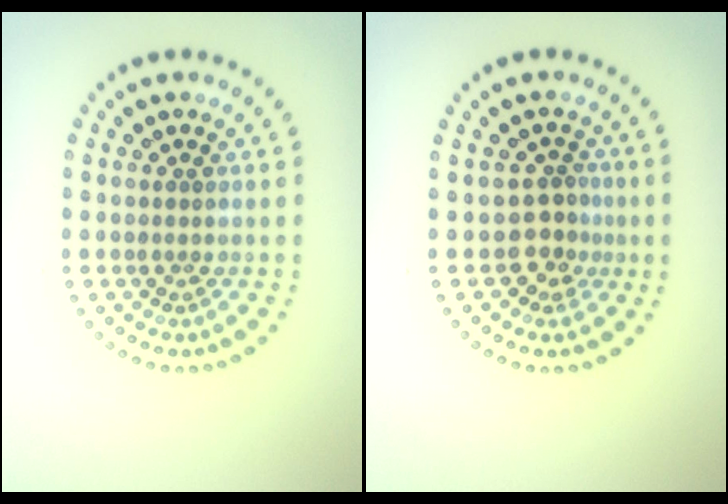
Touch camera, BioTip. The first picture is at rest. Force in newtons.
{"total": 2.2, "press": 1.9, "slide": 1.3}